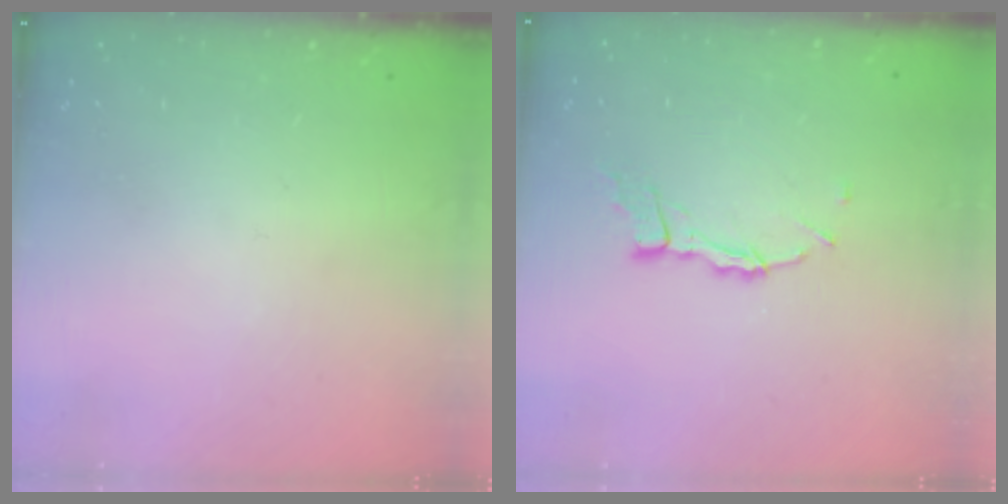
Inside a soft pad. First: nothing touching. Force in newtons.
{"total": 6.7, "press": 6.7, "slide": 0.4}